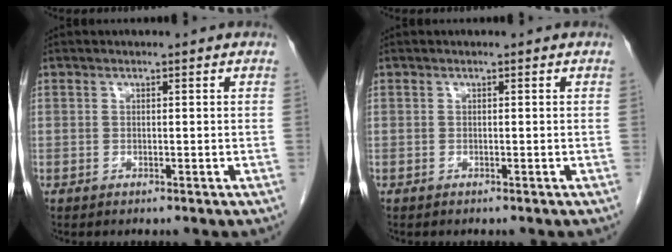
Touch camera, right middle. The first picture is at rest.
{"total": 0.0}